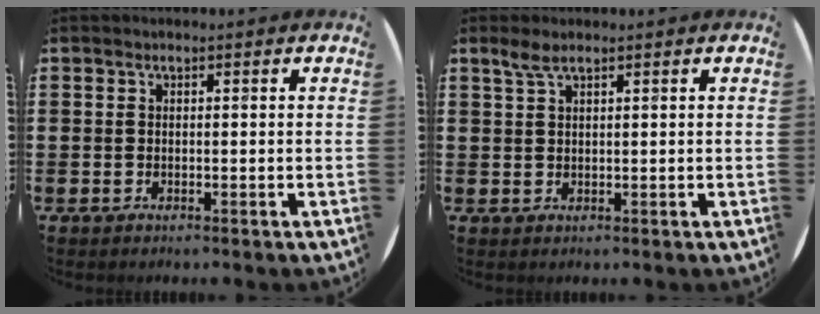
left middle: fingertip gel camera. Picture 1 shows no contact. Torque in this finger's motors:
{"motor_torque": [0.55, -0.43, 0.02, 0.01]}